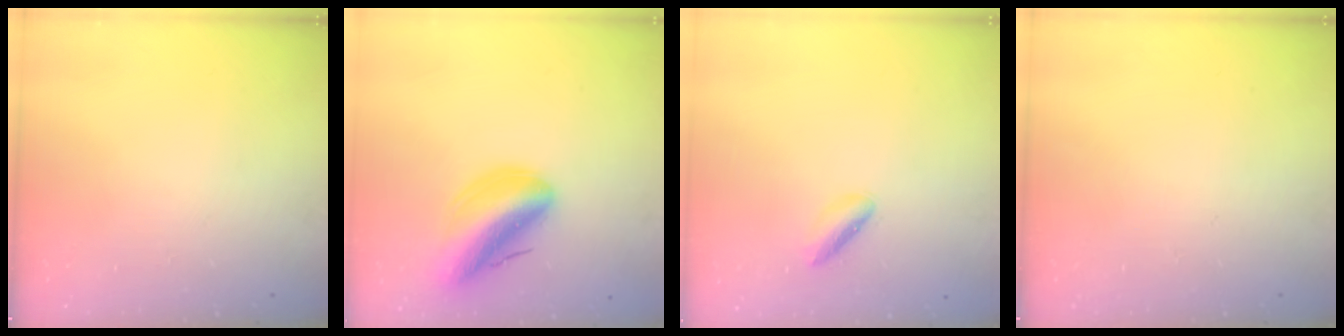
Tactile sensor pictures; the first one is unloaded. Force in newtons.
{"total": 15.6, "press": 15.3, "slide": 3.3}
{"total": 2.1, "press": 2.1, "slide": 0.3}
{"total": 0.0}